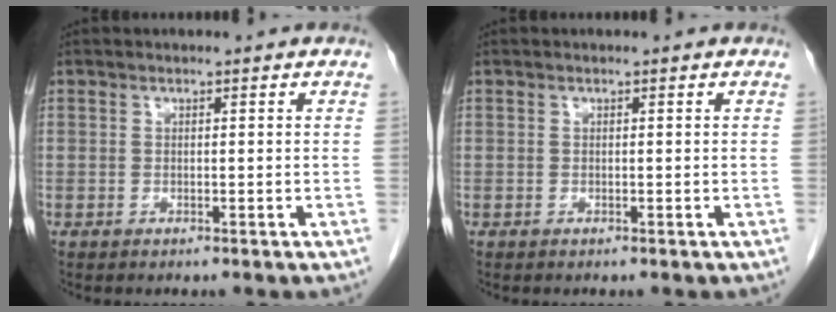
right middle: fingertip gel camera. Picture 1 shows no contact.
{"total": 0.0}